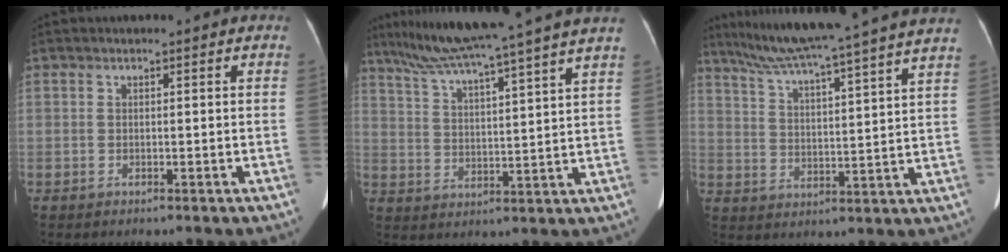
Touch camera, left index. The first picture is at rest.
{"total": 19.1, "force": [15.9, -1.8, 10.6], "torque": [-0.178, 0.008, 0.226]}
{"total": 23.5, "force": [20.2, -1.4, 11.9], "torque": [-0.201, -0.011, 0.280]}